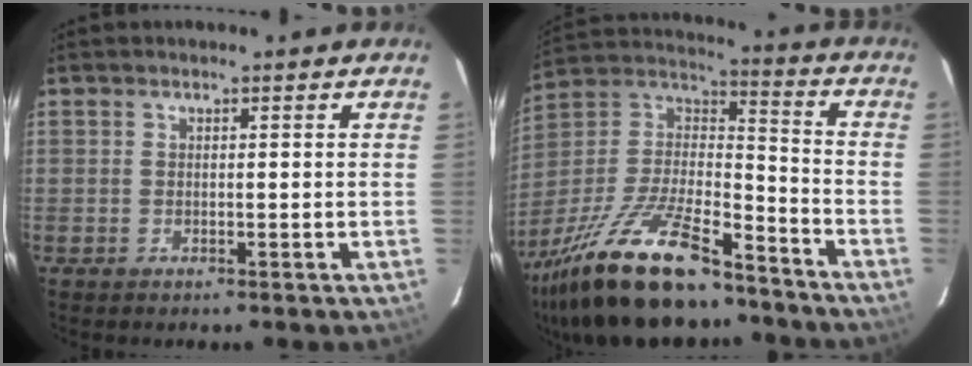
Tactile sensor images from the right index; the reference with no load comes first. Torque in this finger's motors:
{"motor_torque": [1.40, -0.73, 0.62, 0.21]}